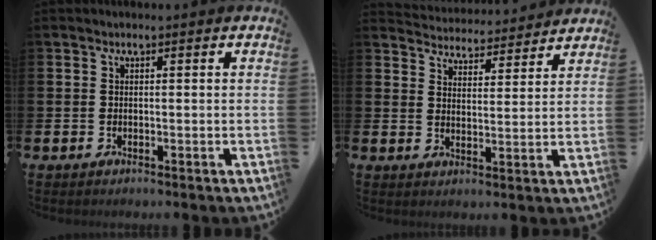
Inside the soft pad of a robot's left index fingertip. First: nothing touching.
{"total": 4.7, "force": [4.6, 0.7, -0.3], "torque": [-0.005, -0.042, 0.079]}